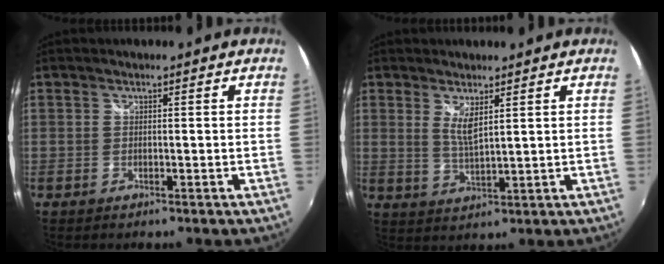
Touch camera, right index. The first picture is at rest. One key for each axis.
{"total": 4.2, "fx": 1.8, "fy": 0.9, "fz": 3.6, "tx": -0.068, "ty": -0.011, "tz": 0.033}